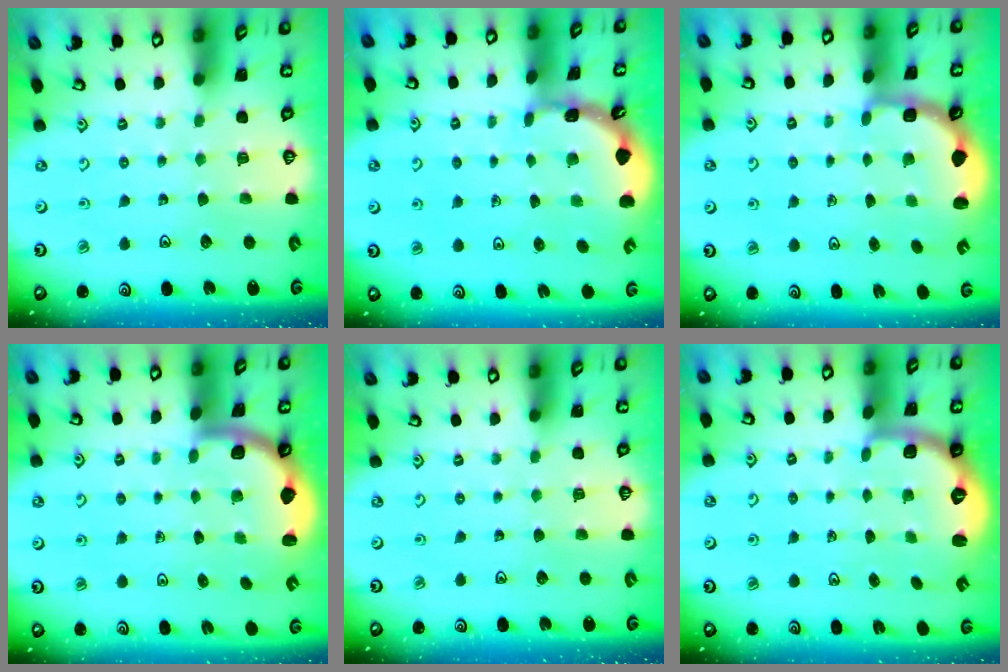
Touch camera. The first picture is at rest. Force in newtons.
{"total": 1.7, "press": 1.7, "slide": 0.1}
{"total": 3.0, "press": 2.0, "slide": 2.2}
{"total": 1.6, "press": 1.6, "slide": 0.1}
{"total": 0.0}
{"total": 2.6, "press": 1.6, "slide": 2.1}